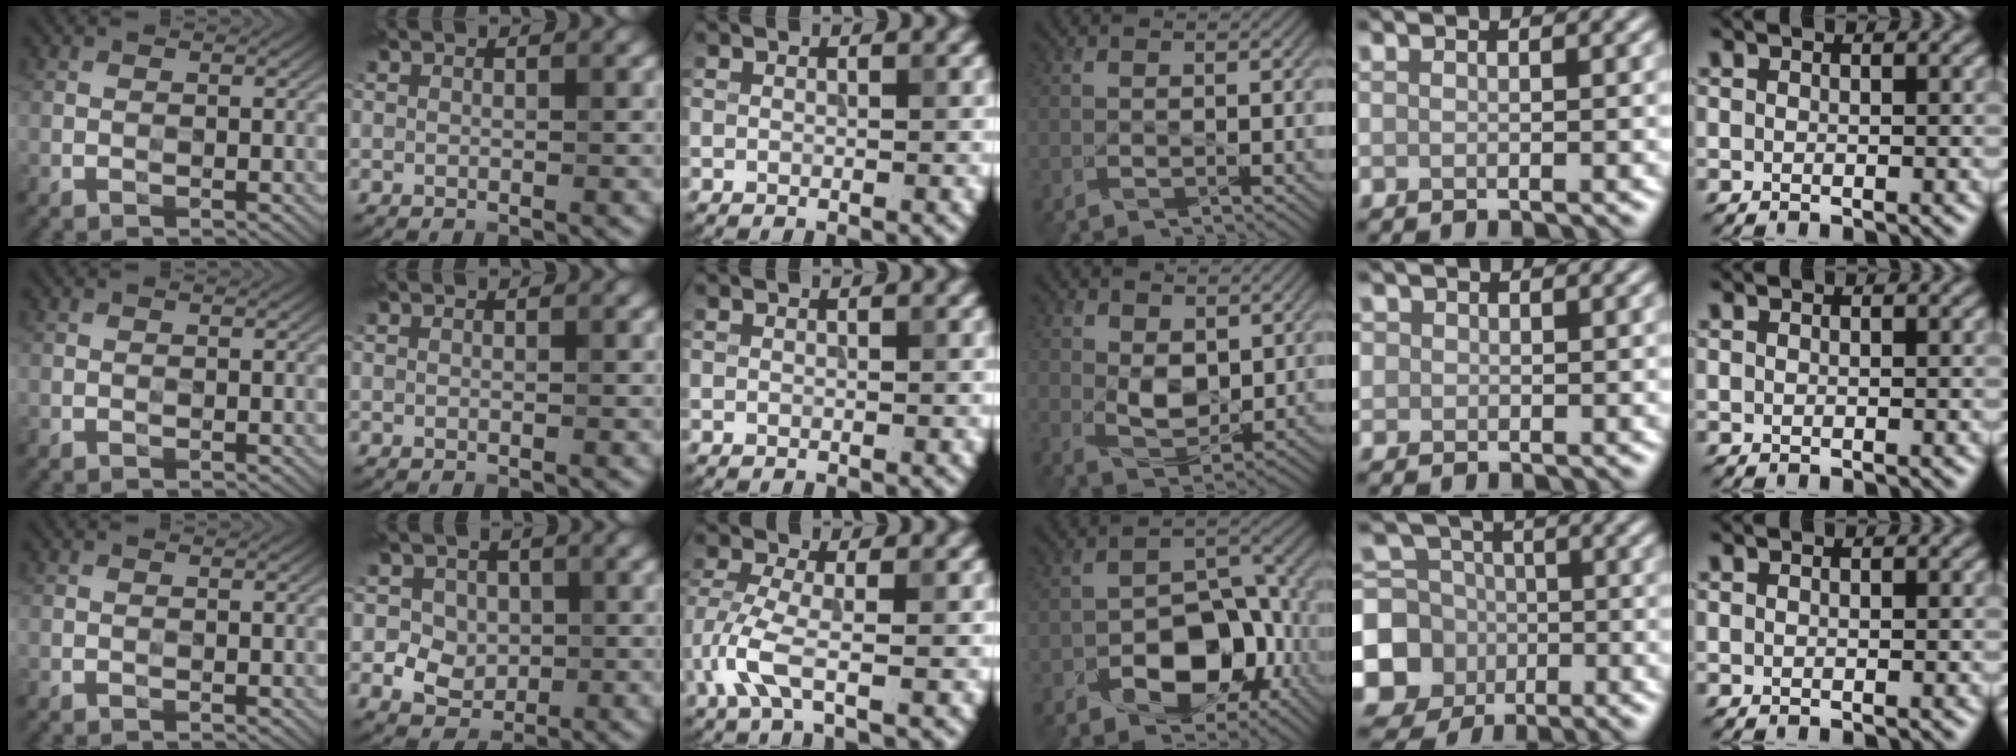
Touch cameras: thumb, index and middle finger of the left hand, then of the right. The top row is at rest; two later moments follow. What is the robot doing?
{"motion": "wipe", "object": "compact mirror"}